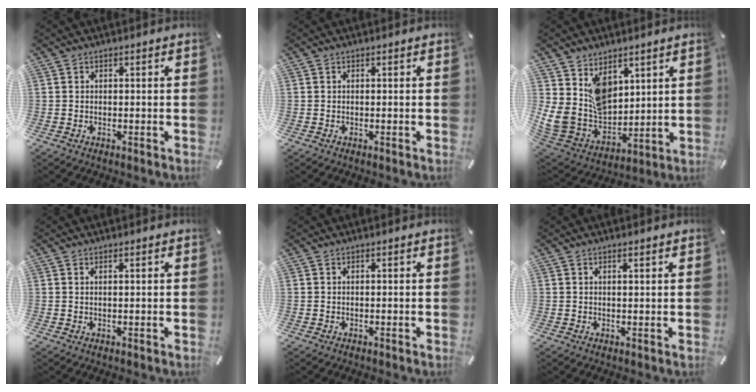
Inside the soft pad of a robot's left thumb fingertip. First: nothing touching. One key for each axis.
{"total": 0.0}
{"total": 13.6, "fx": 5.6, "fy": 11.0, "fz": 5.8, "tx": -0.126, "ty": -0.057, "tz": 0.113}
{"total": 0.7, "fx": 0.4, "fy": 0.0, "fz": 0.6, "tx": -0.010, "ty": 0.000, "tz": 0.006}
{"total": 0.0}
{"total": 1.1, "fx": 0.7, "fy": 0.2, "fz": 0.8, "tx": -0.016, "ty": -0.001, "tz": 0.012}